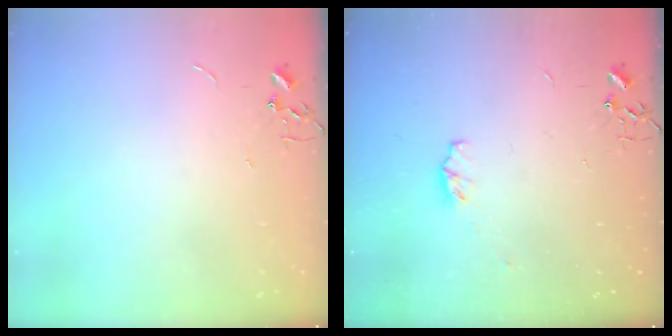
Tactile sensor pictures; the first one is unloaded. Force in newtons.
{"total": 4.4, "press": 4.4, "slide": 0.6}